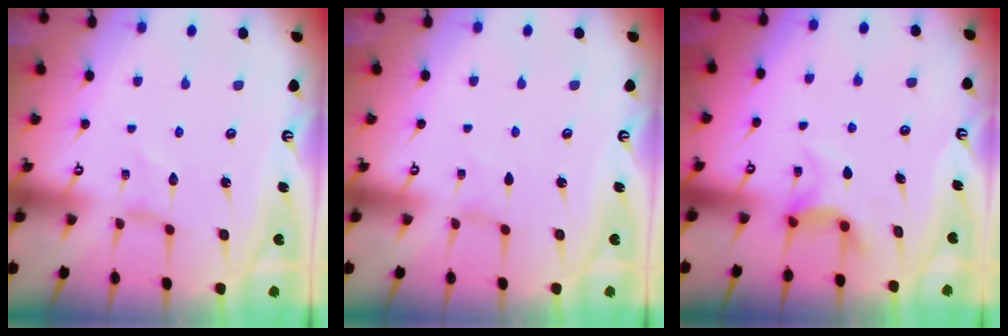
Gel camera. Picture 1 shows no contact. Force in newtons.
{"total": 0.0}
{"total": 7.1, "press": 7.1, "slide": 0.0}